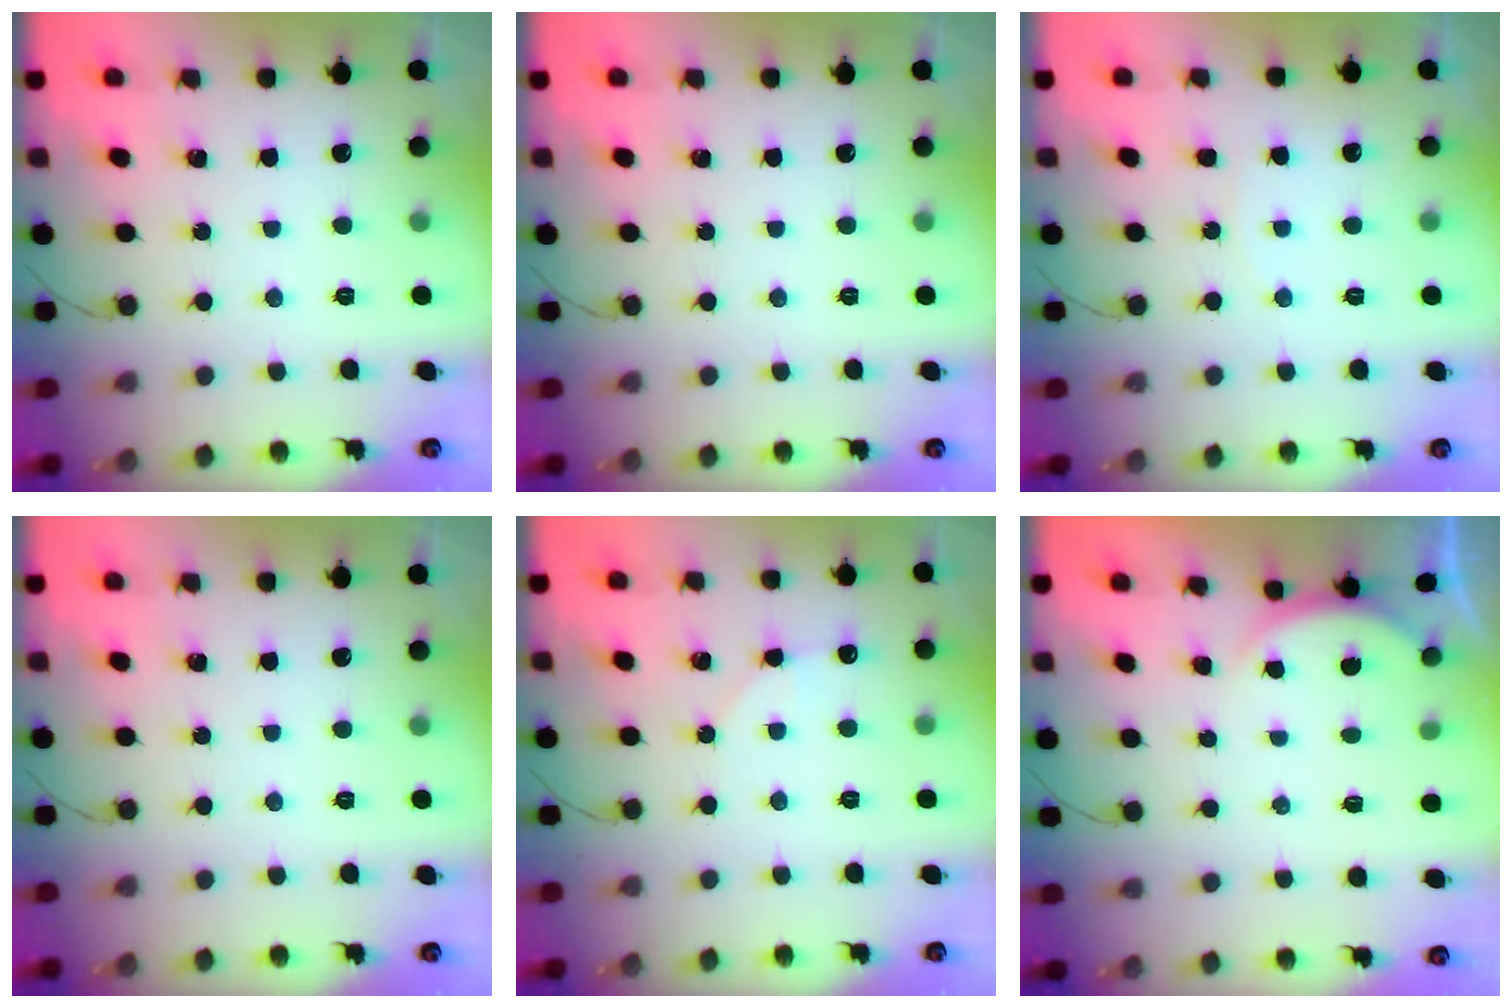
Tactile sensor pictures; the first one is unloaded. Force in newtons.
{"total": 0.0}
{"total": 4.8, "press": 4.8, "slide": 0.6}
{"total": 0.0}
{"total": 4.5, "press": 4.0, "slide": 2.2}
{"total": 1.6, "press": 1.5, "slide": 0.6}